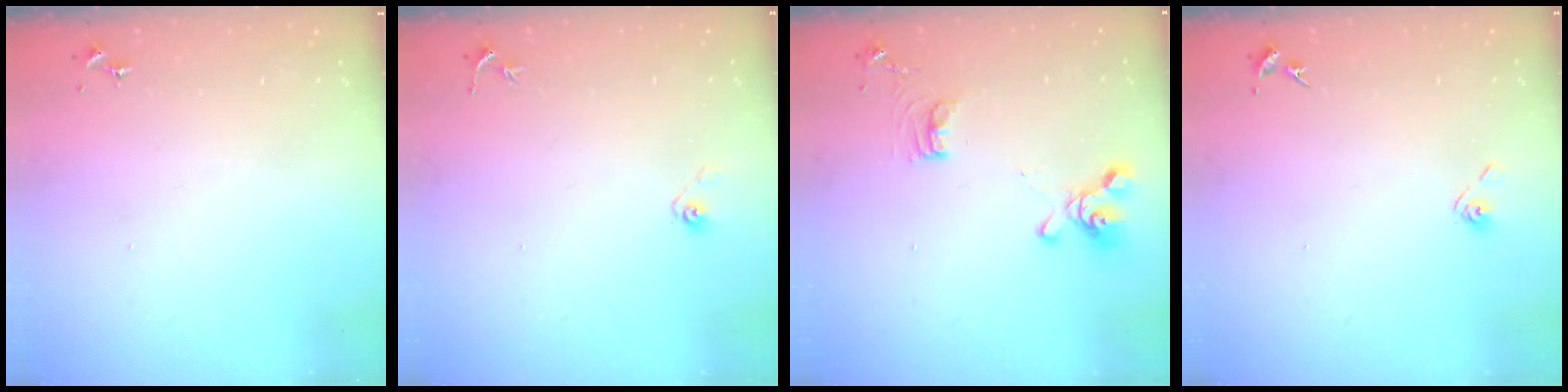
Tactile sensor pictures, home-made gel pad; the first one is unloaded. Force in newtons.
{"total": 3.6, "press": 2.9, "slide": 2.1}
{"total": 12.5, "press": 12.3, "slide": 2.0}
{"total": 4.0, "press": 3.6, "slide": 1.9}